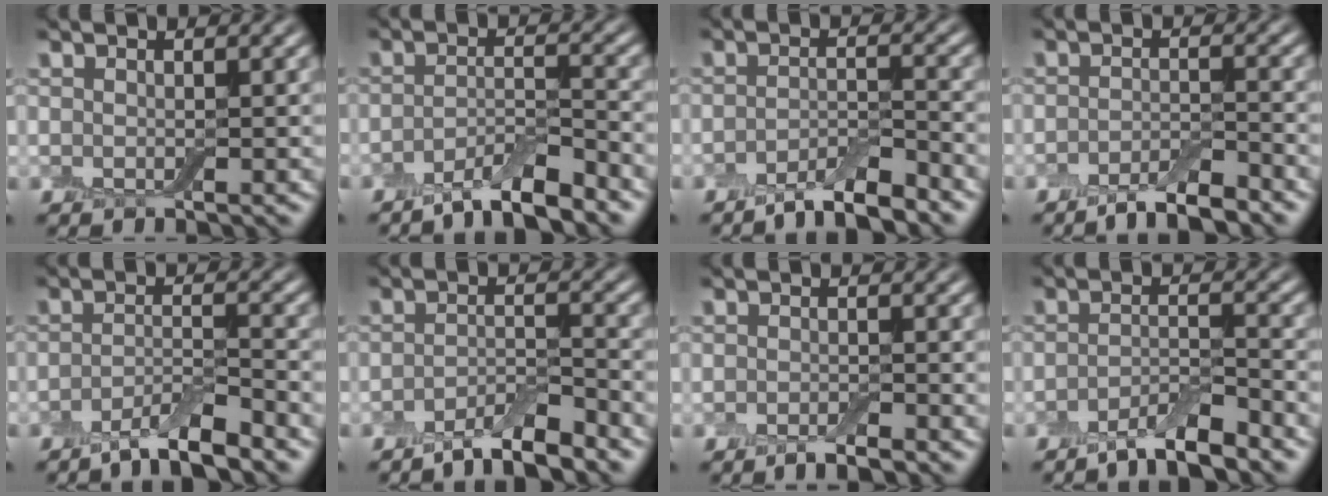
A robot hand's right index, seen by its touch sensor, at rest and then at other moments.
{"total": 4.8, "force": [-3.9, 0.9, 2.6], "torque": [-0.045, 0.001, -0.069]}
{"total": 4.2, "force": [-3.4, 0.7, 2.4], "torque": [-0.038, 0.002, -0.062]}
{"total": 3.8, "force": [-3.0, 0.8, 2.2], "torque": [-0.035, 0.002, -0.054]}
{"total": 4.4, "force": [-3.4, 0.8, 2.7], "torque": [-0.044, 0.000, -0.065]}
{"total": 4.1, "force": [-3.3, 0.7, 2.3], "torque": [-0.037, 0.003, -0.062]}
{"total": 1.8, "force": [-1.4, 0.2, 1.1], "torque": [-0.017, 0.000, -0.026]}
{"total": 4.1, "force": [-3.3, 0.6, 2.3], "torque": [-0.038, 0.003, -0.062]}